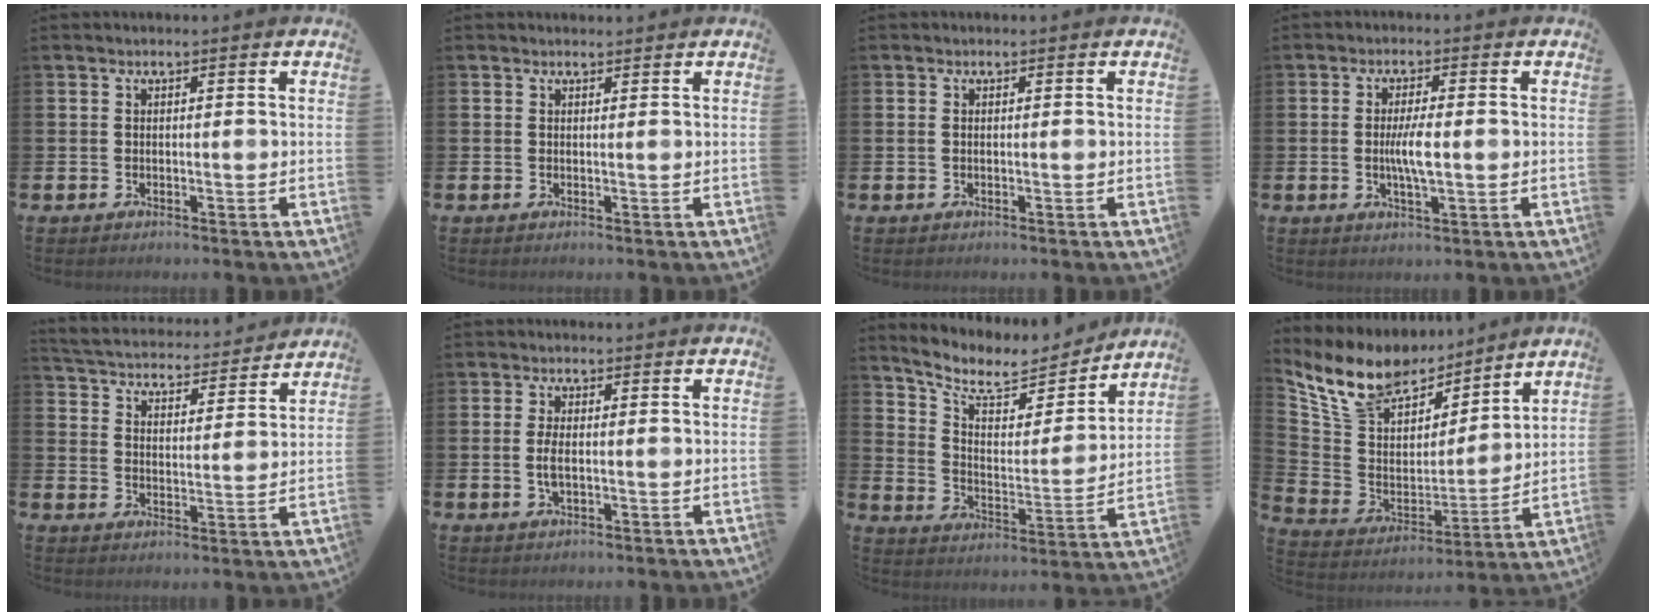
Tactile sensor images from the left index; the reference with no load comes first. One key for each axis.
{"total": 0.7, "fx": 0.7, "fy": 0.2, "fz": -0.1, "tx": 0.011, "ty": -0.002, "tz": 0.012}
{"total": 0.0}
{"total": 4.1, "fx": -0.2, "fy": 1.1, "fz": 3.9, "tx": -0.065, "ty": -0.002, "tz": -0.006}
{"total": 4.7, "fx": 4.6, "fy": 0.9, "fz": 0.2, "tx": -0.030, "ty": -0.039, "tz": 0.075}
{"total": 2.7, "fx": -0.1, "fy": 1.2, "fz": 2.4, "tx": -0.047, "ty": 0.003, "tz": -0.003}
{"total": 9.0, "fx": 8.0, "fy": 2.8, "fz": 2.8, "tx": -0.089, "ty": -0.058, "tz": 0.139}
{"total": 11.4, "fx": 10.1, "fy": 4.8, "fz": 2.4, "tx": -0.105, "ty": -0.061, "tz": 0.186}